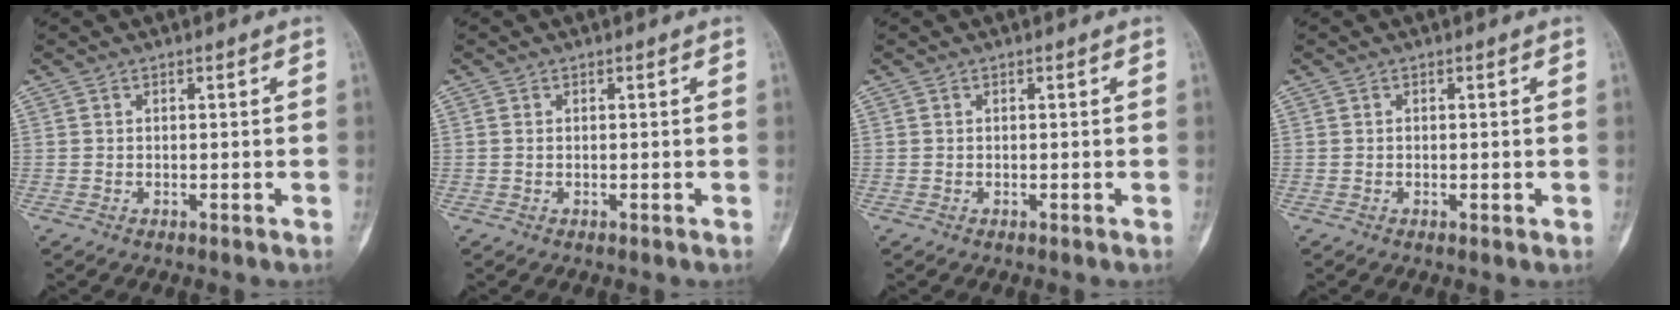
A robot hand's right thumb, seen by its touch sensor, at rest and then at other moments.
{"total": 0.0}
{"total": 0.0}
{"total": 0.8, "force": [-0.1, 0.4, 0.7], "torque": [-0.010, -0.002, -0.002]}